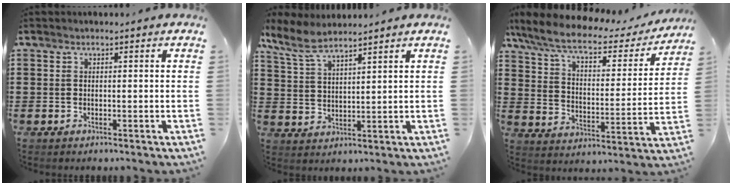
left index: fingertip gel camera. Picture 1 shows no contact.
{"total": 5.9, "force": [5.0, 1.1, 2.9], "torque": [-0.073, -0.009, 0.092]}
{"total": 8.3, "force": [6.2, 2.0, 5.1], "torque": [-0.120, -0.030, 0.105]}